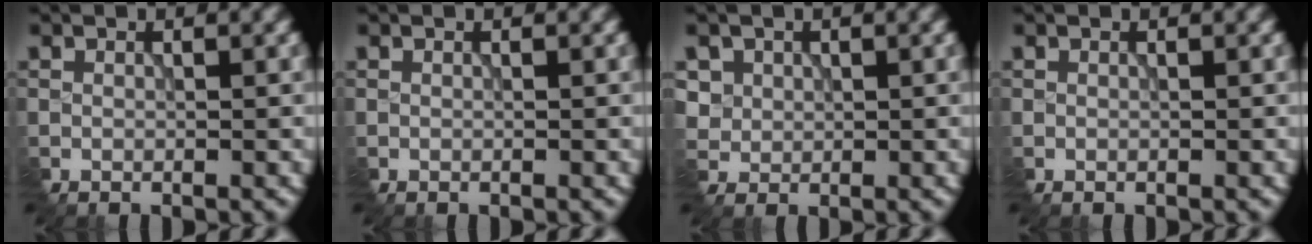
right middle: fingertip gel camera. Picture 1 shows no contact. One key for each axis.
{"total": 0.0}
{"total": 1.8, "fx": 0.6, "fy": 1.7, "fz": 0.1, "tx": -0.012, "ty": -0.008, "tz": 0.013}
{"total": 0.0}